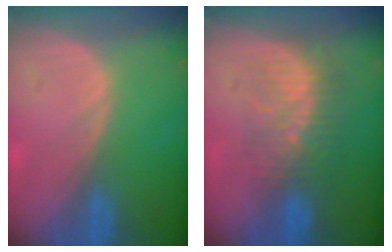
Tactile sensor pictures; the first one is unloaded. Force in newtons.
{"total": 8.3, "press": 7.4, "slide": 3.7}